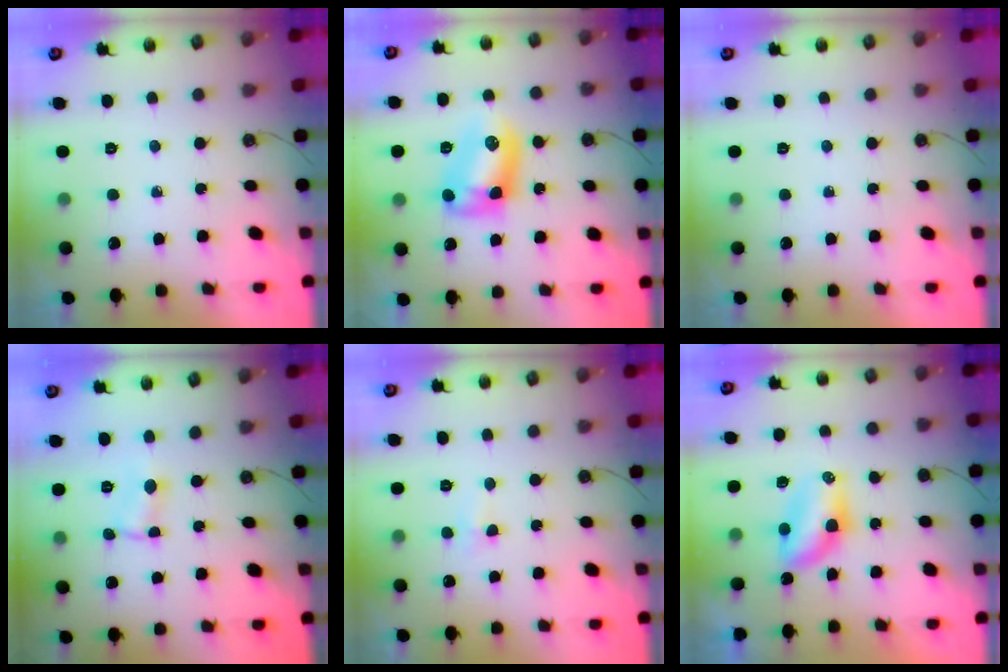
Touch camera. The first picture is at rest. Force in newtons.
{"total": 10.6, "press": 10.1, "slide": 3.2}
{"total": 0.0}
{"total": 1.9, "press": 1.9, "slide": 0.2}
{"total": 4.1, "press": 2.4, "slide": 3.4}
{"total": 6.5, "press": 6.5, "slide": 0.4}